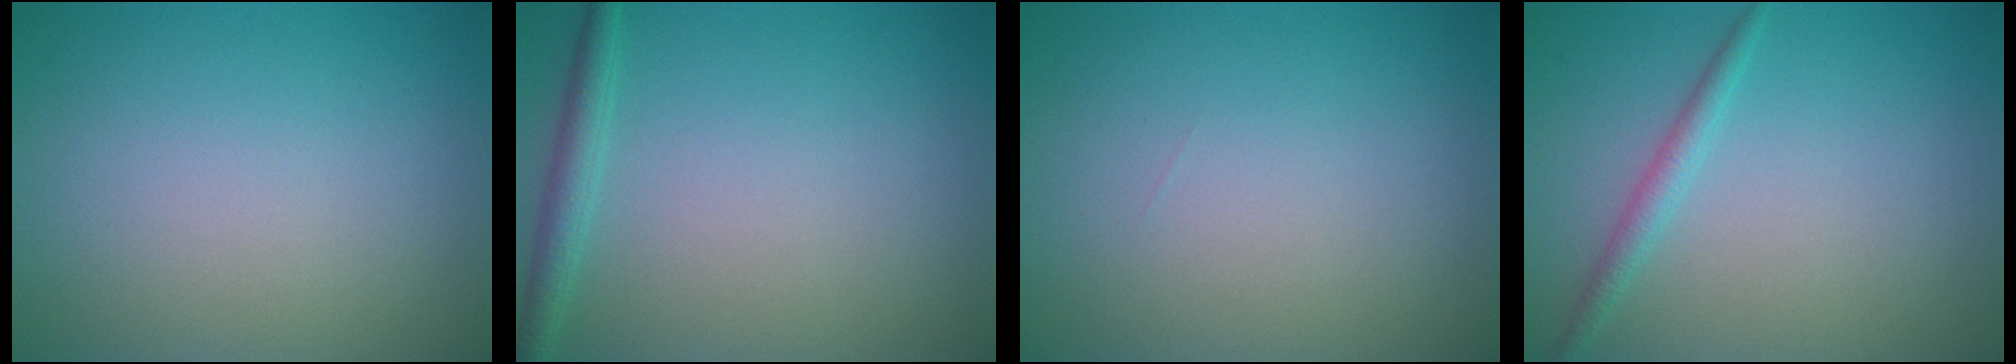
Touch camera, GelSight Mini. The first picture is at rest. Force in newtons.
{"total": 1.9, "press": 1.9, "slide": 0.1}
{"total": 0.0}
{"total": 1.6, "press": 1.6, "slide": 0.1}